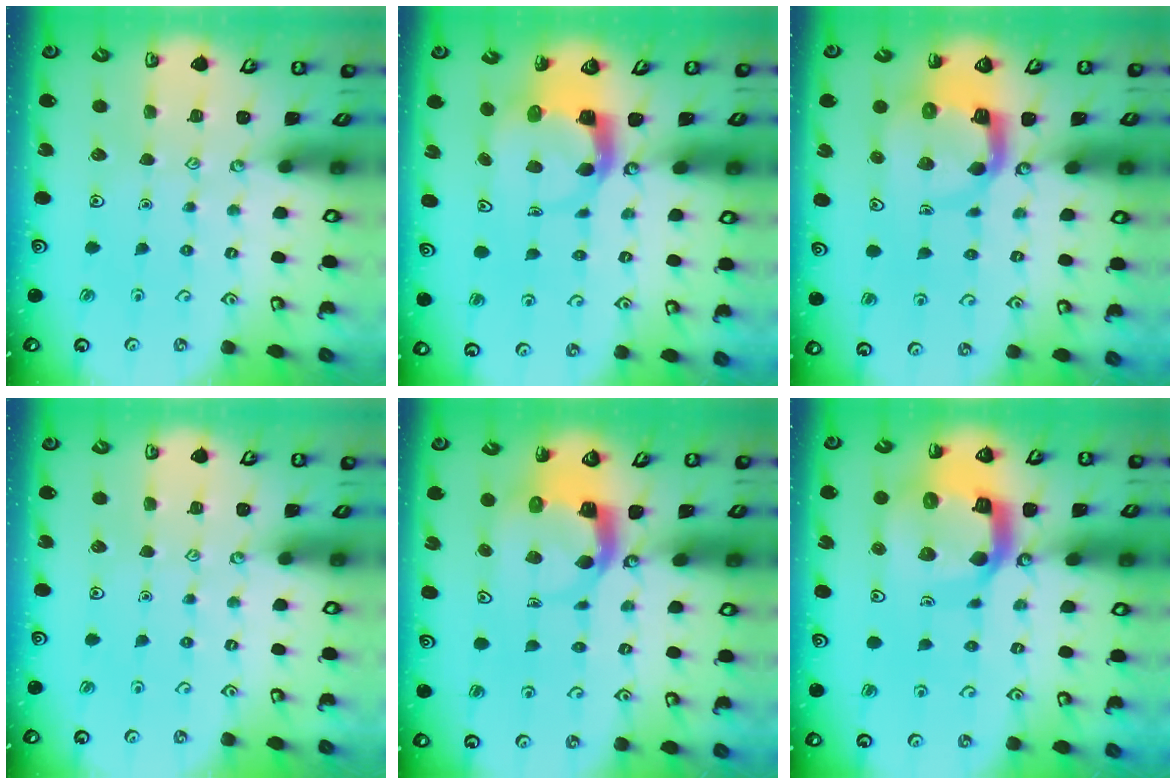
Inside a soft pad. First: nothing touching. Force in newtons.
{"total": 5.5, "press": 5.5, "slide": 0.9}
{"total": 6.4, "press": 6.4, "slide": 0.7}
{"total": 0.0}
{"total": 5.0, "press": 5.0, "slide": 0.6}
{"total": 14.7, "press": 14.6, "slide": 1.7}